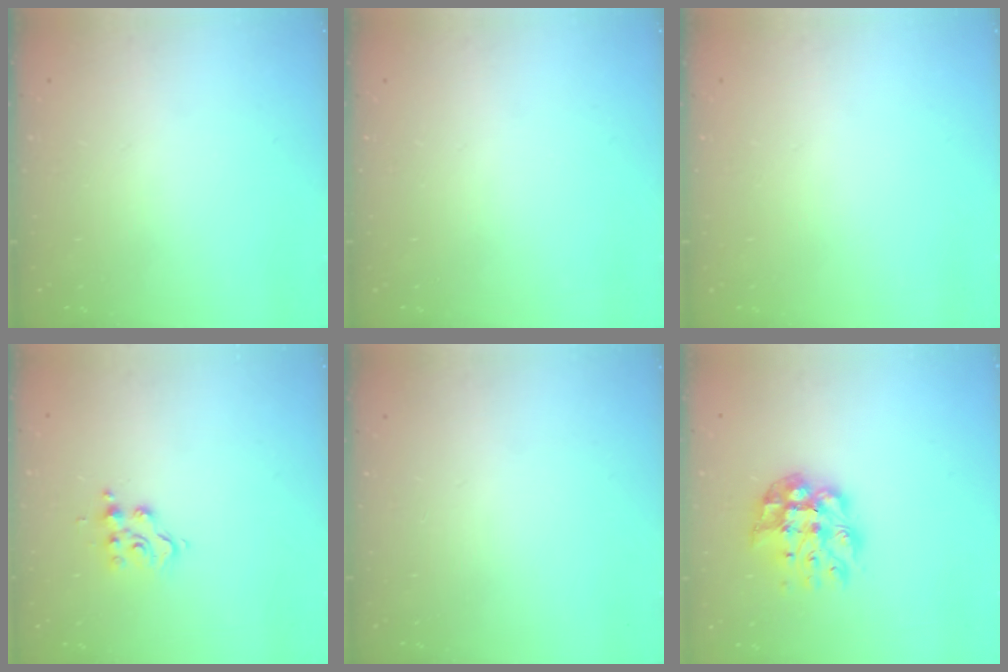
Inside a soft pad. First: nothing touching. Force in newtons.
{"total": 0.0}
{"total": 0.0}
{"total": 9.1, "press": 9.0, "slide": 0.9}
{"total": 0.0}
{"total": 11.8, "press": 11.8, "slide": 1.1}